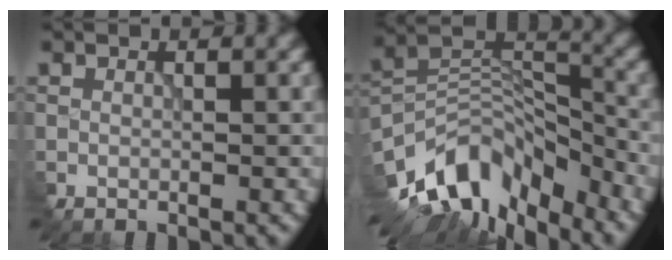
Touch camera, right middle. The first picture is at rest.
{"total": 10.7, "force": [-7.9, 4.9, 5.3], "torque": [-0.089, 0.009, -0.153]}